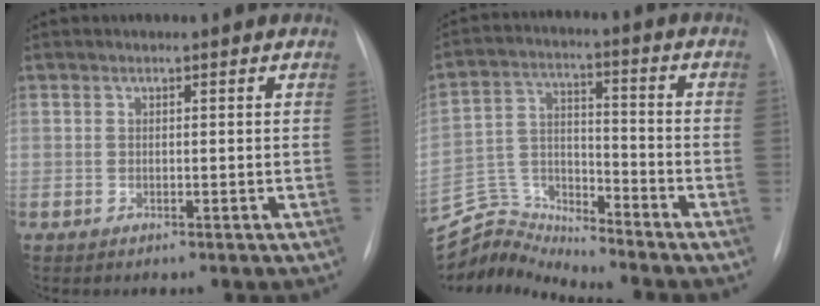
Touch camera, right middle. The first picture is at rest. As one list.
[{"total": 9.6, "force": [-9.5, -0.4, -1.7], "torque": [0.023, 0.045, -0.183]}]